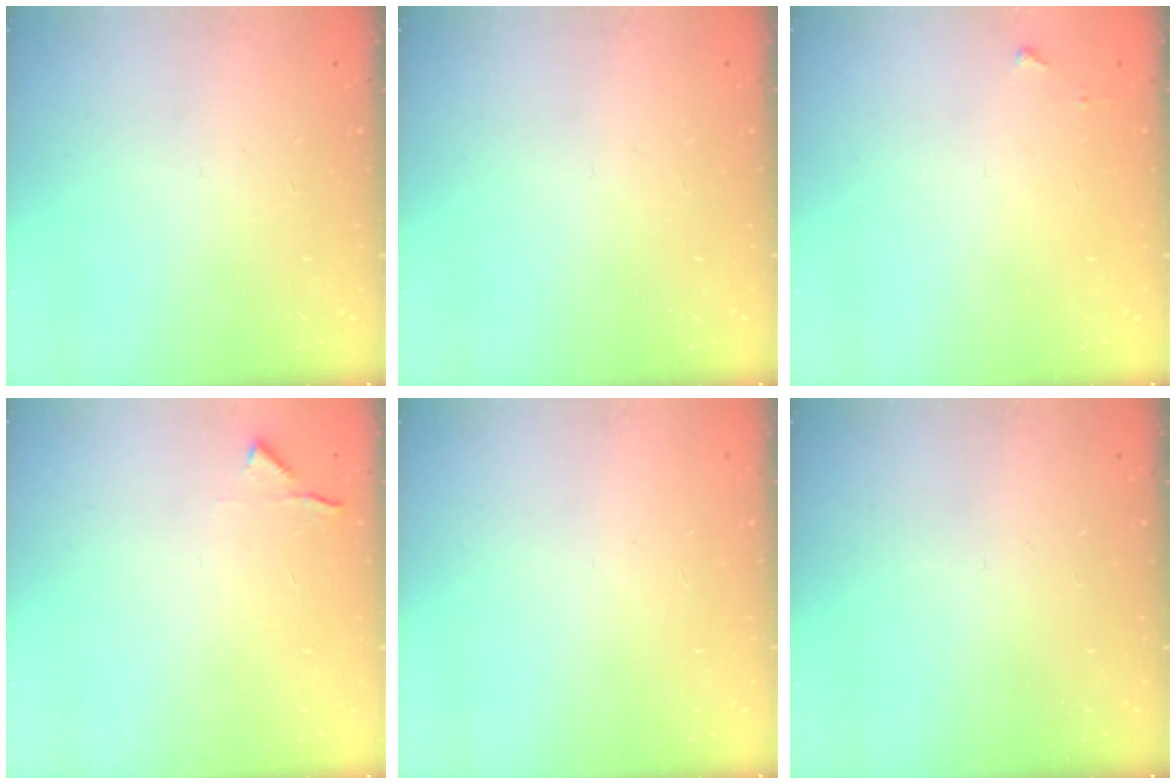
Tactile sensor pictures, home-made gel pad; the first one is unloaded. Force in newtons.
{"total": 0.0}
{"total": 3.5, "press": 3.5, "slide": 0.4}
{"total": 4.2, "press": 4.1, "slide": 0.6}
{"total": 0.0}
{"total": 0.0}